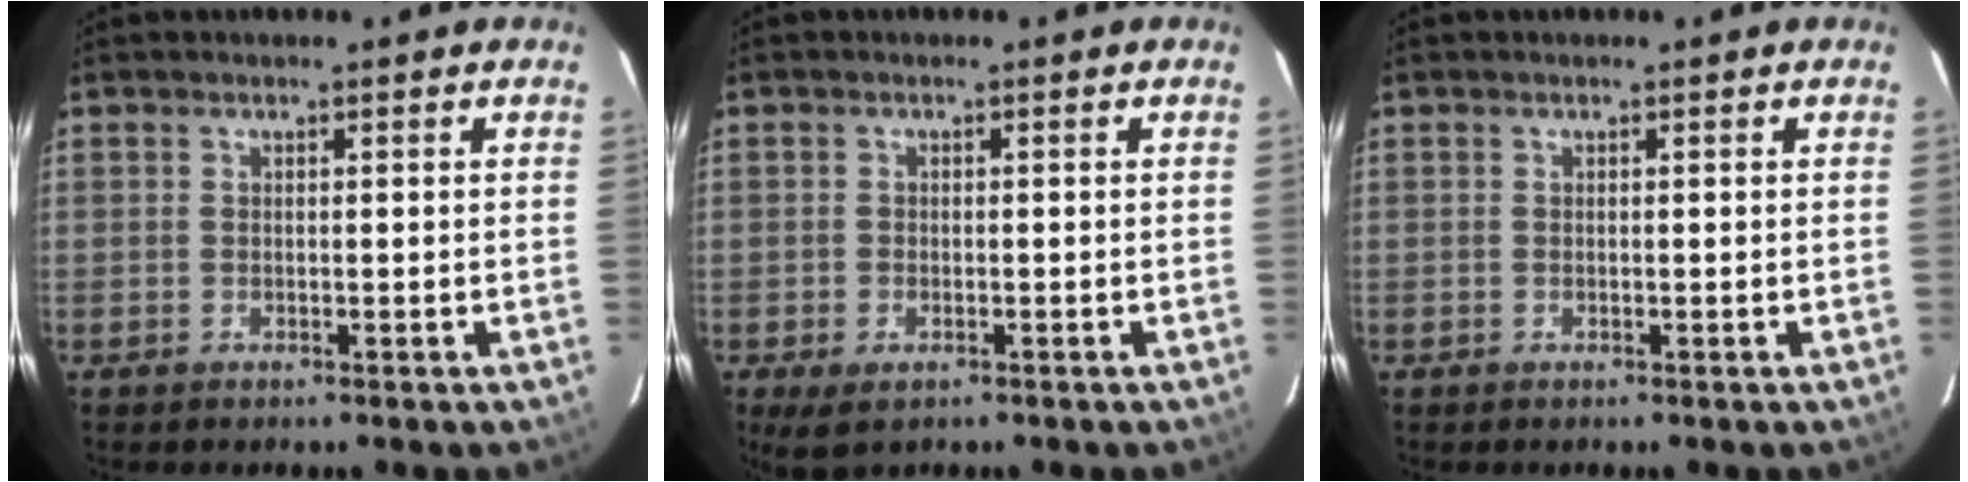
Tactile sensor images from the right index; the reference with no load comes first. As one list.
[{"total": 3.6, "force": [-2.0, 2.0, 2.3], "torque": [-0.051, -0.014, -0.032]}, {"total": 0.0}]